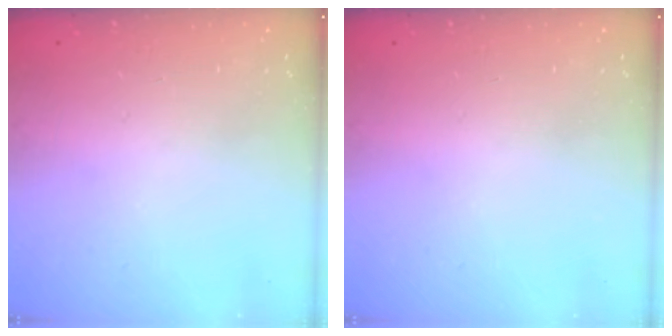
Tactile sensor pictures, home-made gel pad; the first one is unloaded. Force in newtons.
{"total": 0.0}